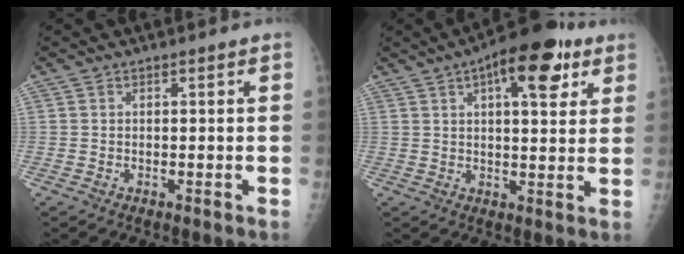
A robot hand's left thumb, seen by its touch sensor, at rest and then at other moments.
{"total": 14.4, "force": [7.0, 5.7, 11.2], "torque": [-0.127, -0.007, 0.094]}